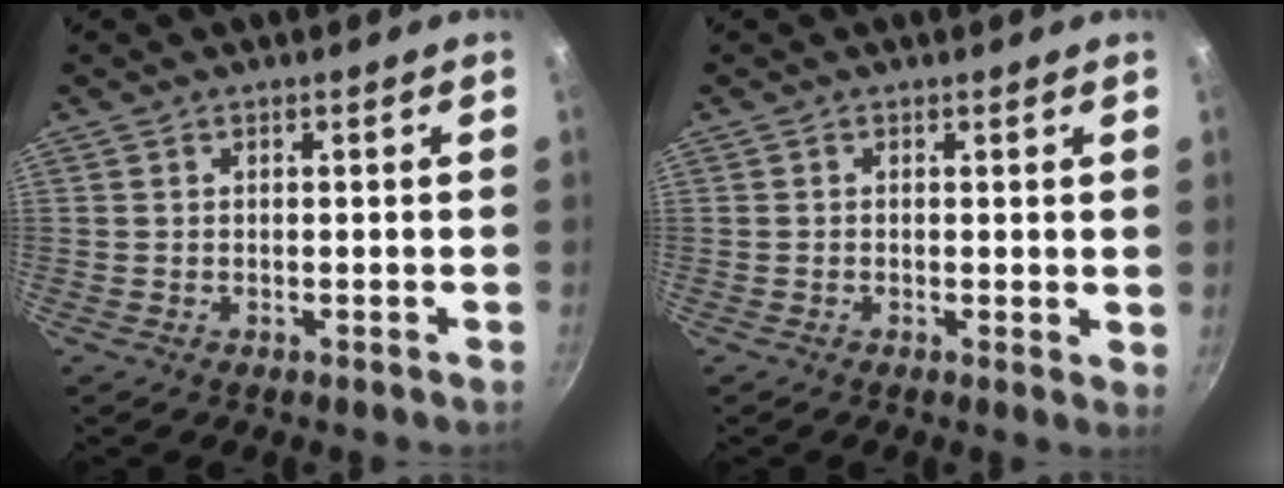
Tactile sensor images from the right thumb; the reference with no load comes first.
{"total": 1.6, "force": [0.2, 0.7, 1.4], "torque": [-0.019, -0.003, 0.000]}